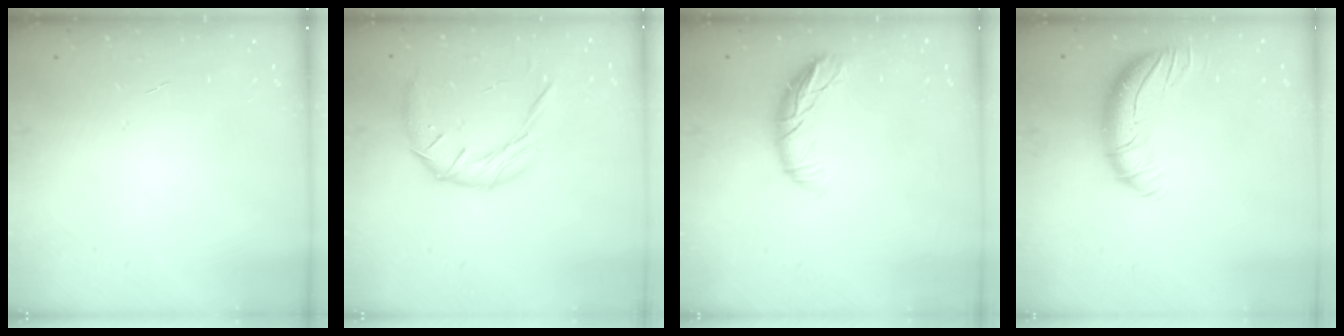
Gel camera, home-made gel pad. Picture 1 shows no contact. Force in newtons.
{"total": 10.5, "press": 10.5, "slide": 0.8}
{"total": 9.0, "press": 8.9, "slide": 1.1}
{"total": 10.8, "press": 10.5, "slide": 2.2}